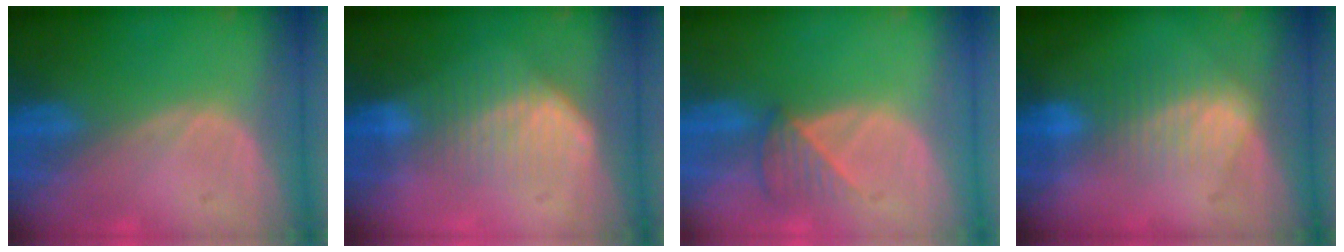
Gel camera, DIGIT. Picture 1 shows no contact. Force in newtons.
{"total": 6.8, "press": 6.1, "slide": 3.1}
{"total": 3.5, "press": 3.4, "slide": 0.9}
{"total": 7.1, "press": 6.1, "slide": 3.7}